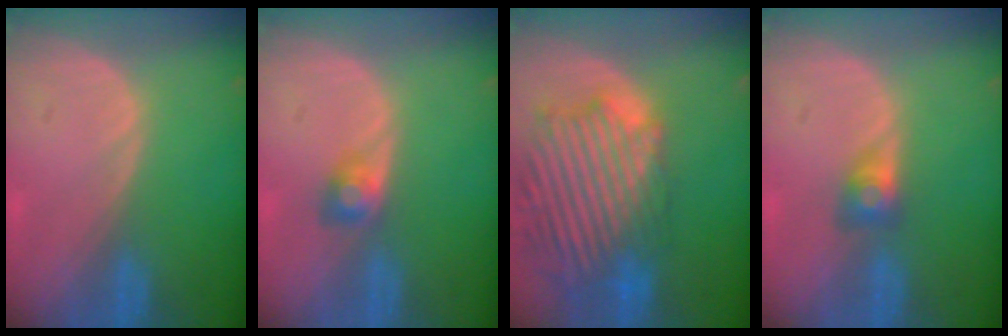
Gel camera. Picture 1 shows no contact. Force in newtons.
{"total": 2.3, "press": 2.3, "slide": 0.2}
{"total": 14.4, "press": 12.4, "slide": 7.4}
{"total": 3.1, "press": 2.7, "slide": 1.5}